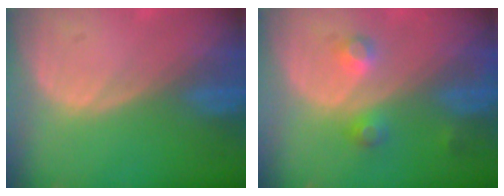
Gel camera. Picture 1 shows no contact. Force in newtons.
{"total": 3.6, "press": 3.4, "slide": 1.1}